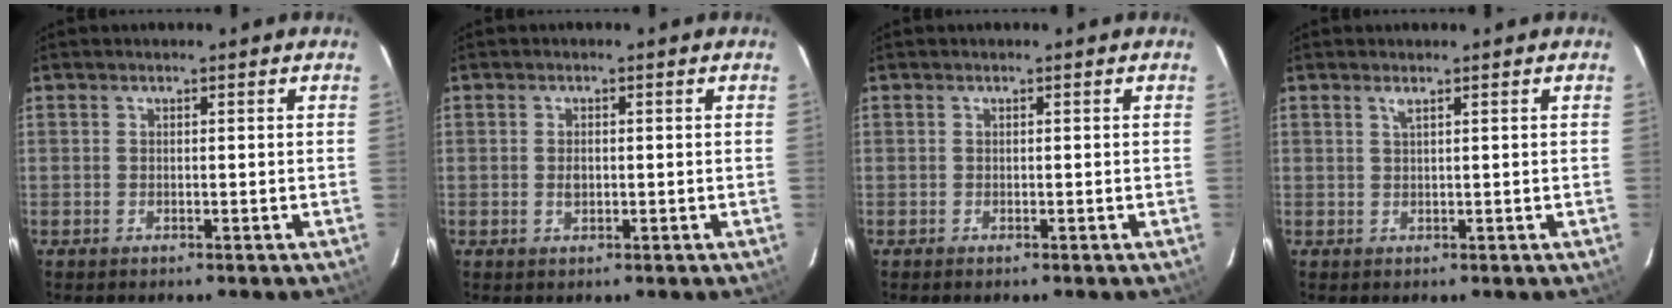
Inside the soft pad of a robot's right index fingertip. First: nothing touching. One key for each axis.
{"total": 1.8, "fx": -0.2, "fy": 1.1, "fz": 1.4, "tx": -0.027, "ty": 0.002, "tz": -0.004}
{"total": 0.0}
{"total": 0.9, "fx": 0.5, "fy": -0.2, "fz": 0.7, "tx": -0.012, "ty": 0.001, "tz": 0.010}